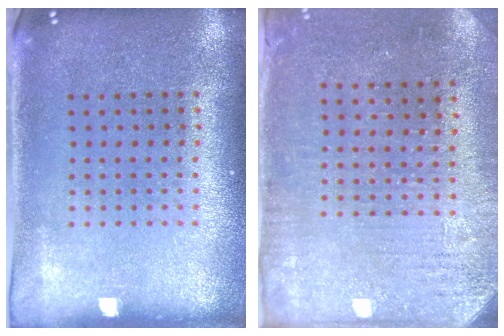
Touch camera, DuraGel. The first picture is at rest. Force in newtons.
{"total": 3.1, "press": 2.6, "slide": 1.6}